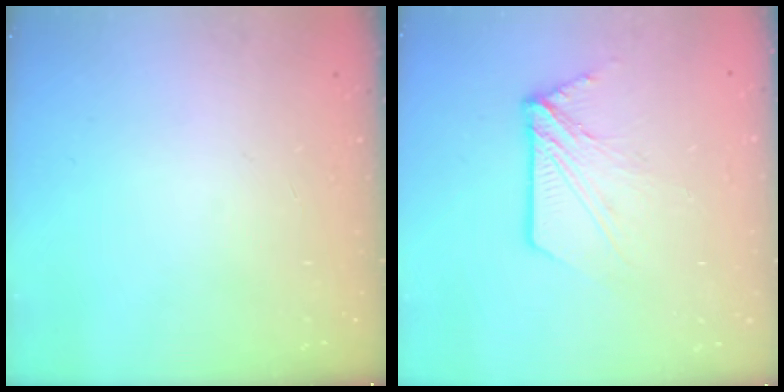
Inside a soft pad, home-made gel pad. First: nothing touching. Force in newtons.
{"total": 10.0, "press": 10.0, "slide": 0.8}